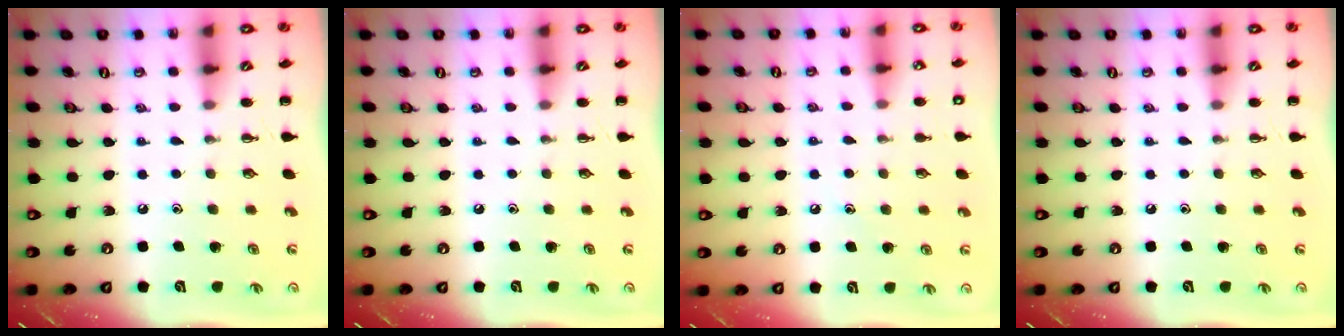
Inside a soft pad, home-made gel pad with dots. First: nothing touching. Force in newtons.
{"total": 0.0}
{"total": 7.1, "press": 6.8, "slide": 1.9}
{"total": 0.0}